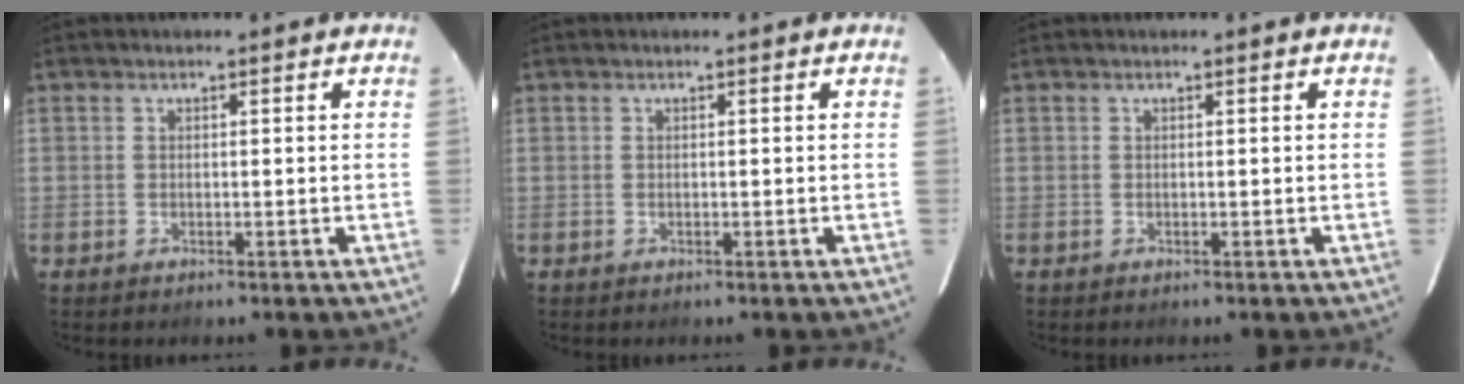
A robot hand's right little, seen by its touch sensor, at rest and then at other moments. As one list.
[{"total": 0.0}, {"total": 0.0}]